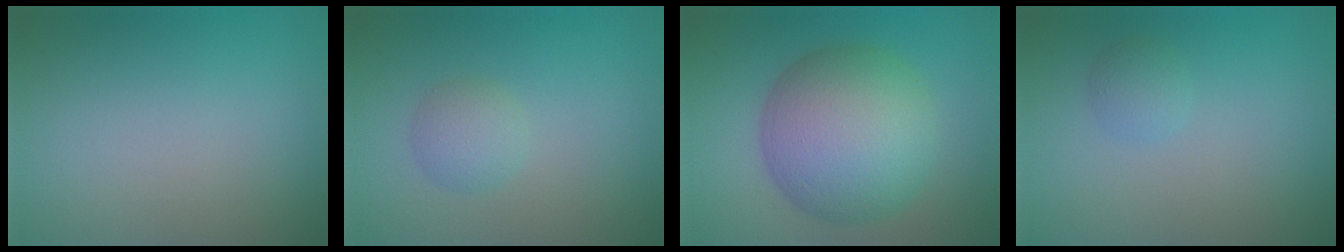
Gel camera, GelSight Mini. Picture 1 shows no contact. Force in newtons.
{"total": 2.0, "press": 2.0, "slide": 0.0}
{"total": 11.2, "press": 11.1, "slide": 0.4}
{"total": 1.3, "press": 1.3, "slide": 0.1}